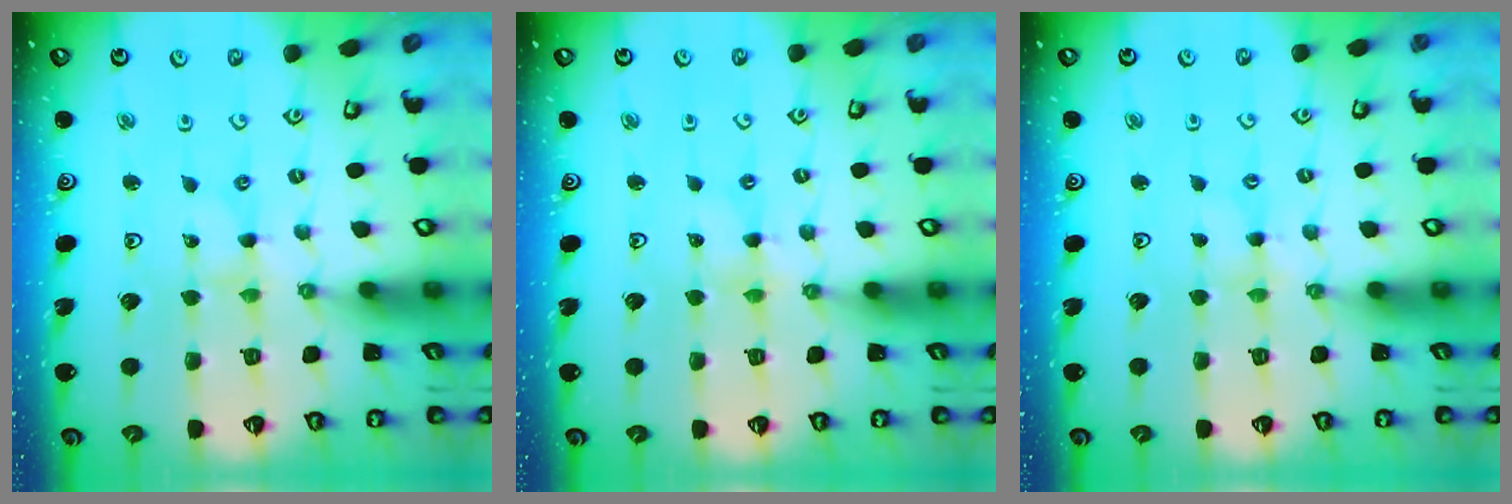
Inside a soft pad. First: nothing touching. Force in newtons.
{"total": 1.9, "press": 1.9, "slide": 0.2}
{"total": 1.7, "press": 1.6, "slide": 0.3}